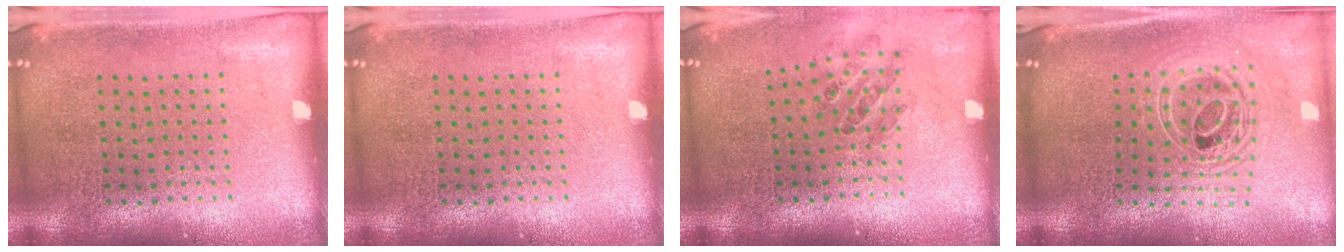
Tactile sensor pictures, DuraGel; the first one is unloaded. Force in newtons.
{"total": 0.0}
{"total": 0.9, "press": 0.8, "slide": 0.1}
{"total": 2.4, "press": 1.8, "slide": 1.6}